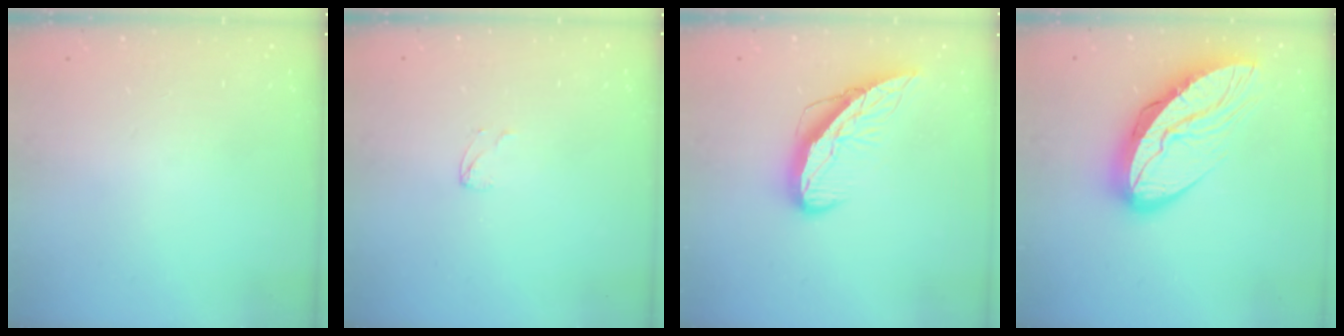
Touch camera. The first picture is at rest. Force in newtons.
{"total": 2.9, "press": 2.9, "slide": 0.2}
{"total": 9.9, "press": 9.9, "slide": 1.1}
{"total": 16.1, "press": 16.0, "slide": 1.3}